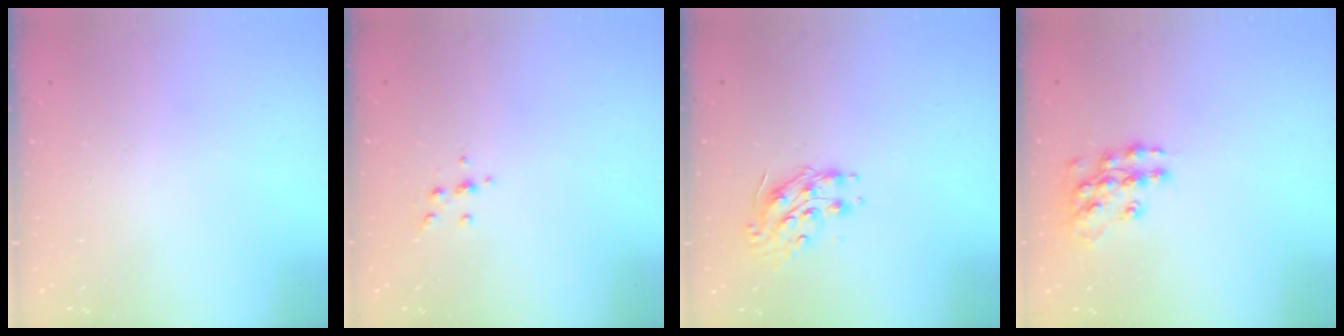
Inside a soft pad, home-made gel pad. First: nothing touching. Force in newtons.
{"total": 3.6, "press": 3.5, "slide": 0.9}
{"total": 8.9, "press": 8.9, "slide": 0.7}
{"total": 11.7, "press": 11.6, "slide": 0.8}